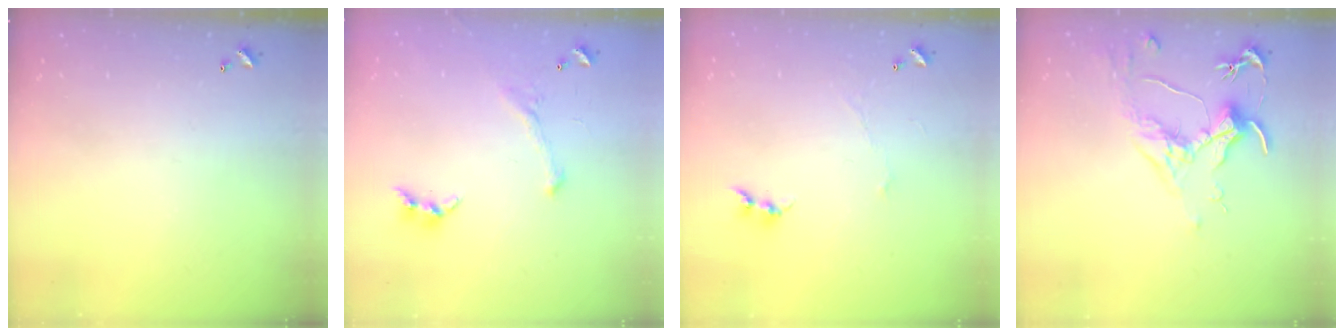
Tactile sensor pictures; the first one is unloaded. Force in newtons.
{"total": 2.8, "press": 2.6, "slide": 1.0}
{"total": 0.0}
{"total": 1.8, "press": 1.5, "slide": 0.9}